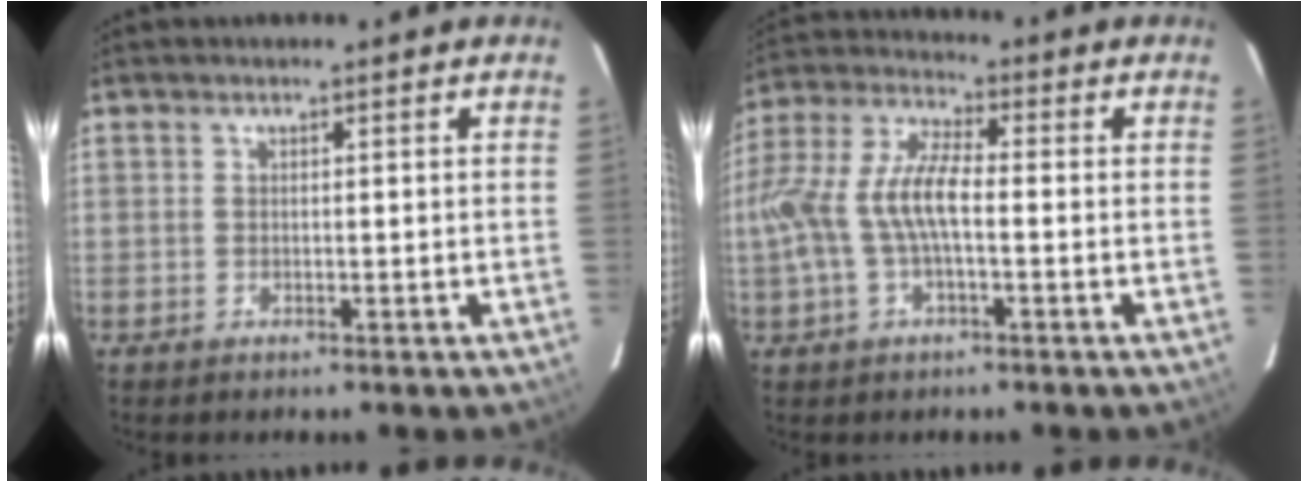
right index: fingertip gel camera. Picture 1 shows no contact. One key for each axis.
{"total": 11.7, "fx": -1.7, "fy": 4.2, "fz": 10.8, "tx": -0.231, "ty": 0.009, "tz": -0.034}